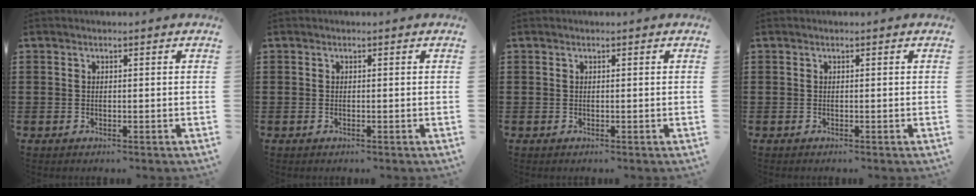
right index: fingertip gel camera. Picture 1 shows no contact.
{"total": 0.0}
{"total": 0.0}
{"total": 0.0}